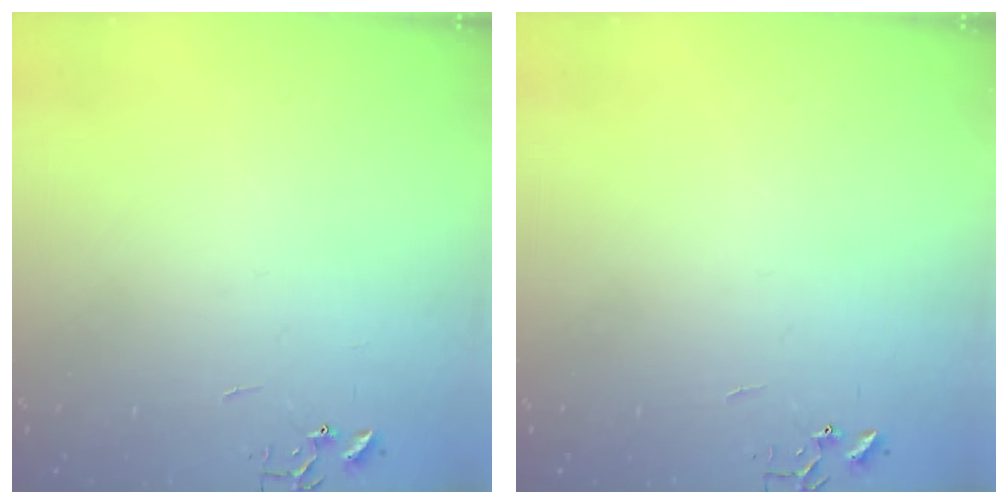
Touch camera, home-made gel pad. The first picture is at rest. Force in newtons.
{"total": 0.0}